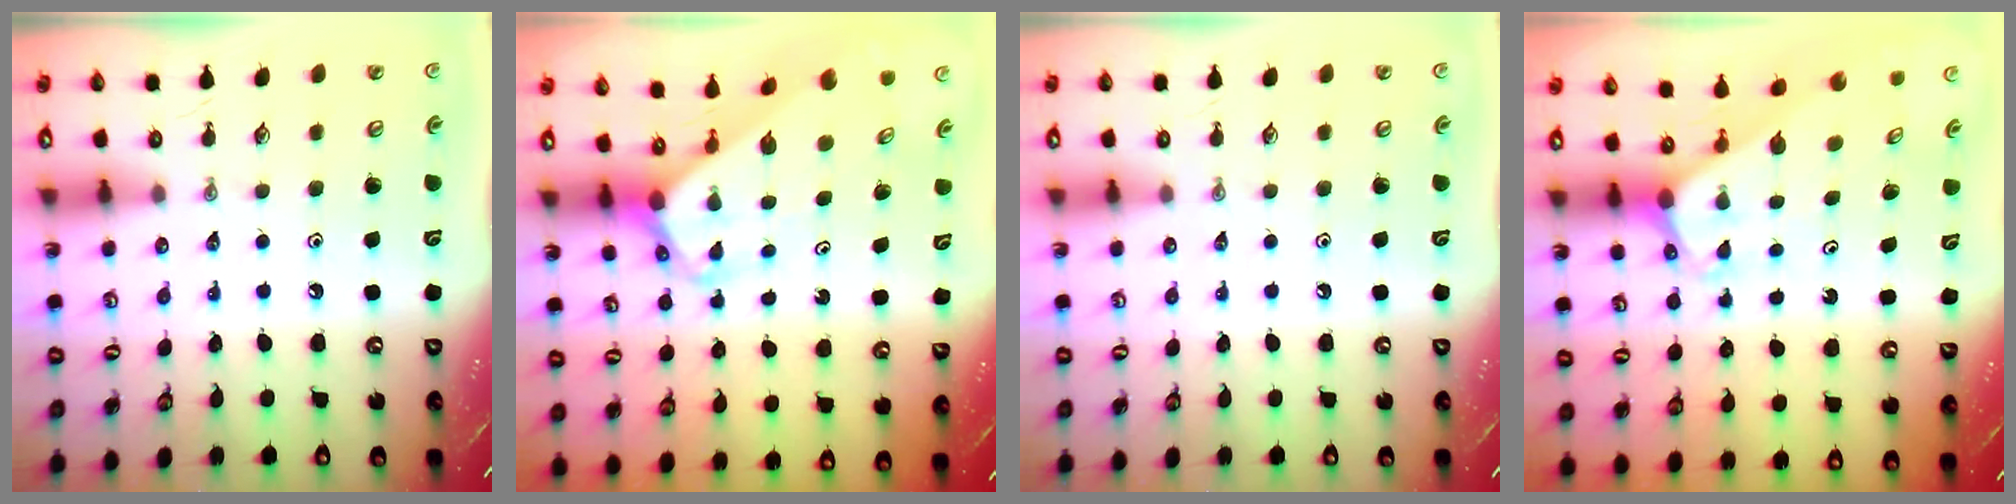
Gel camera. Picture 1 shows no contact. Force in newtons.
{"total": 3.0, "press": 3.0, "slide": 0.1}
{"total": 0.0}
{"total": 2.0, "press": 2.0, "slide": 0.1}